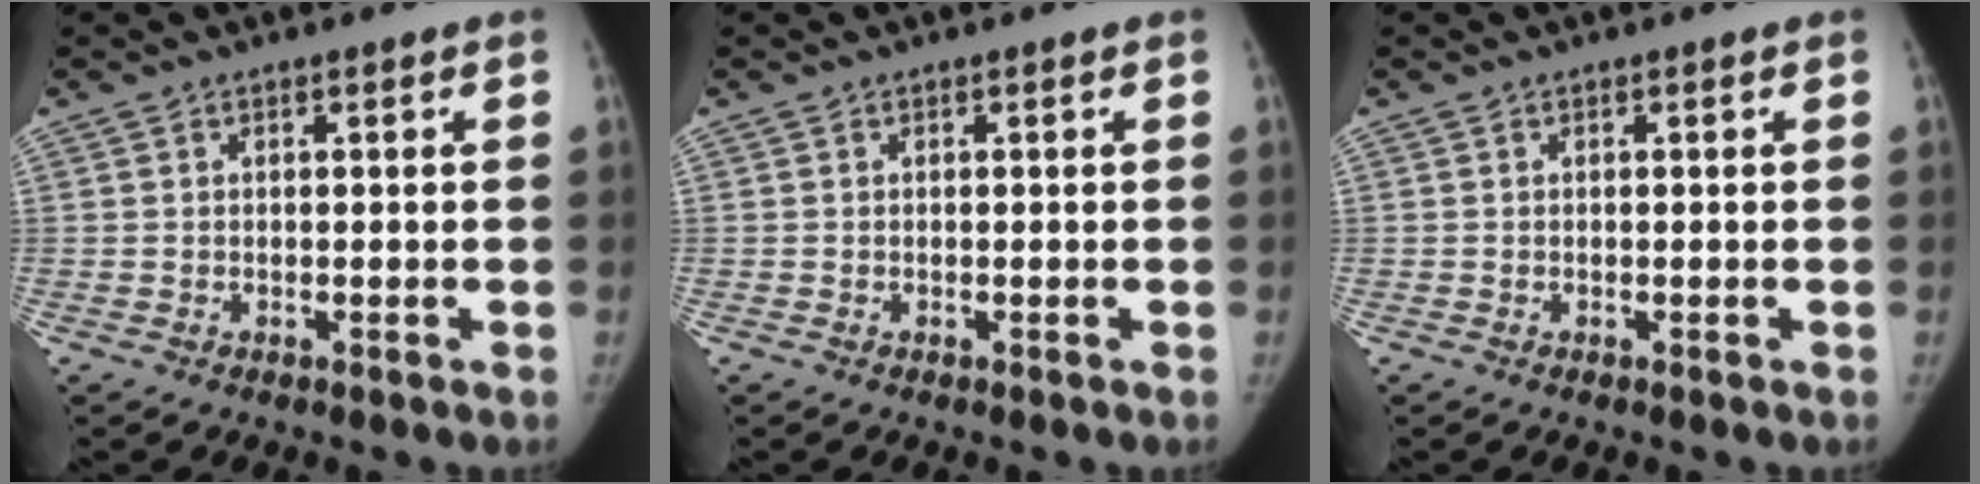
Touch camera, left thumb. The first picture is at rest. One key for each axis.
{"total": 0.0}
{"total": 0.0}